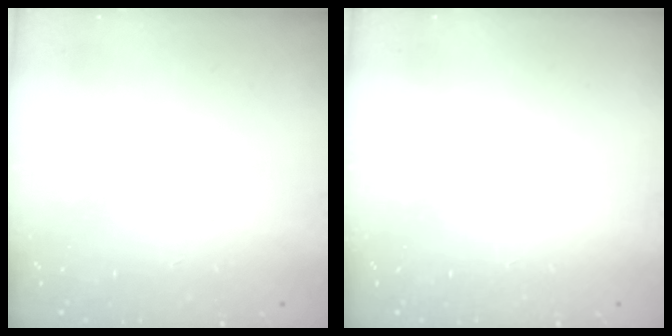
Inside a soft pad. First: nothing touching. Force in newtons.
{"total": 0.0}